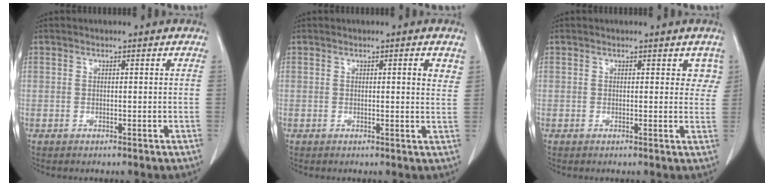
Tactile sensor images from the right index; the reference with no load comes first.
{"total": 2.5, "force": [1.3, 0.4, 2.1], "torque": [-0.024, -0.004, 0.011]}
{"total": 2.8, "force": [1.7, 1.7, 1.4], "torque": [0.007, -0.001, 0.015]}